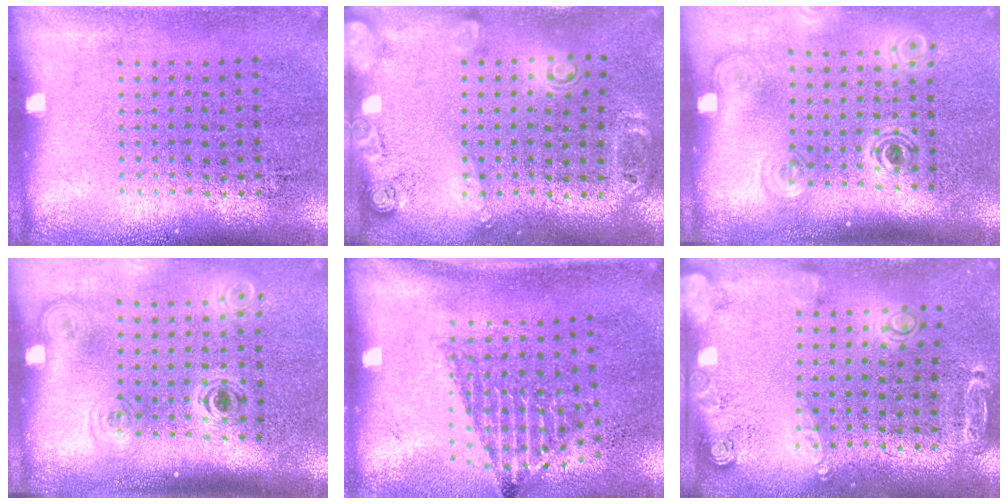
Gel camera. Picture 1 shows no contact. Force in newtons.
{"total": 1.8, "press": 1.2, "slide": 1.4}
{"total": 1.9, "press": 1.3, "slide": 1.4}
{"total": 1.9, "press": 1.2, "slide": 1.4}
{"total": 1.5, "press": 1.1, "slide": 1.0}
{"total": 1.5, "press": 1.5, "slide": 0.1}